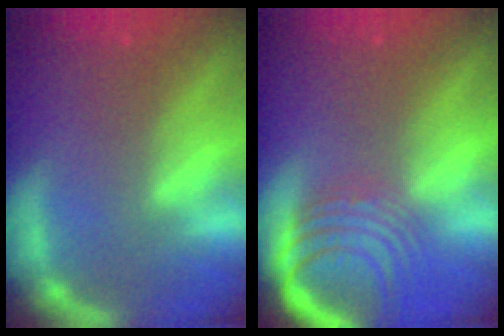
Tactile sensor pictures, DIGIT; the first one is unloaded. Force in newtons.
{"total": 9.1}